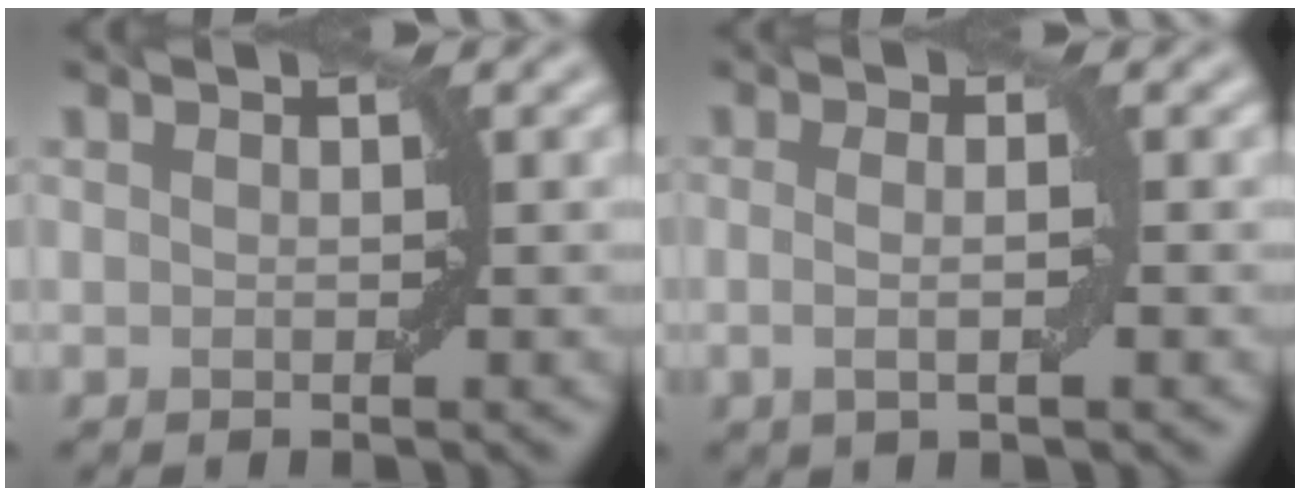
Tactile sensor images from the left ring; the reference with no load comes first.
{"total": 2.4, "force": [-0.1, 0.6, 2.3], "torque": [-0.036, -0.003, -0.008]}